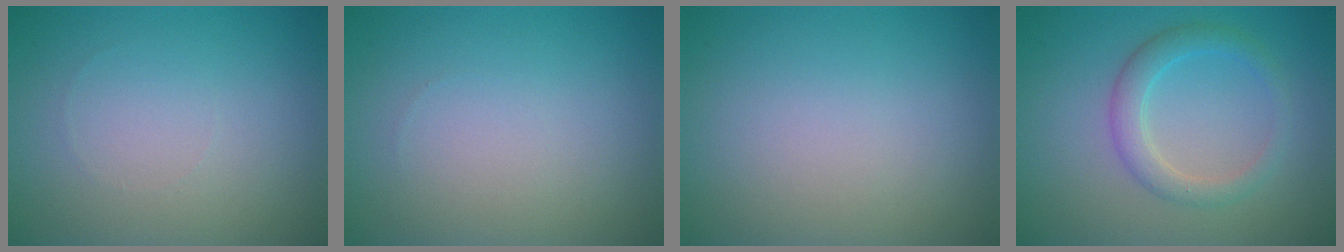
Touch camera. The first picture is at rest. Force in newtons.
{"total": 0.0}
{"total": 0.0}
{"total": 2.8, "press": 2.8, "slide": 0.3}